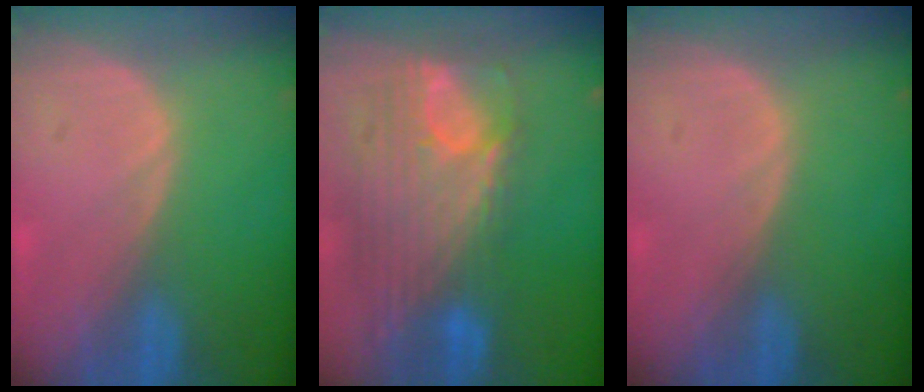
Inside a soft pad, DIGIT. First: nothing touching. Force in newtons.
{"total": 12.1, "press": 10.3, "slide": 6.5}
{"total": 0.0}